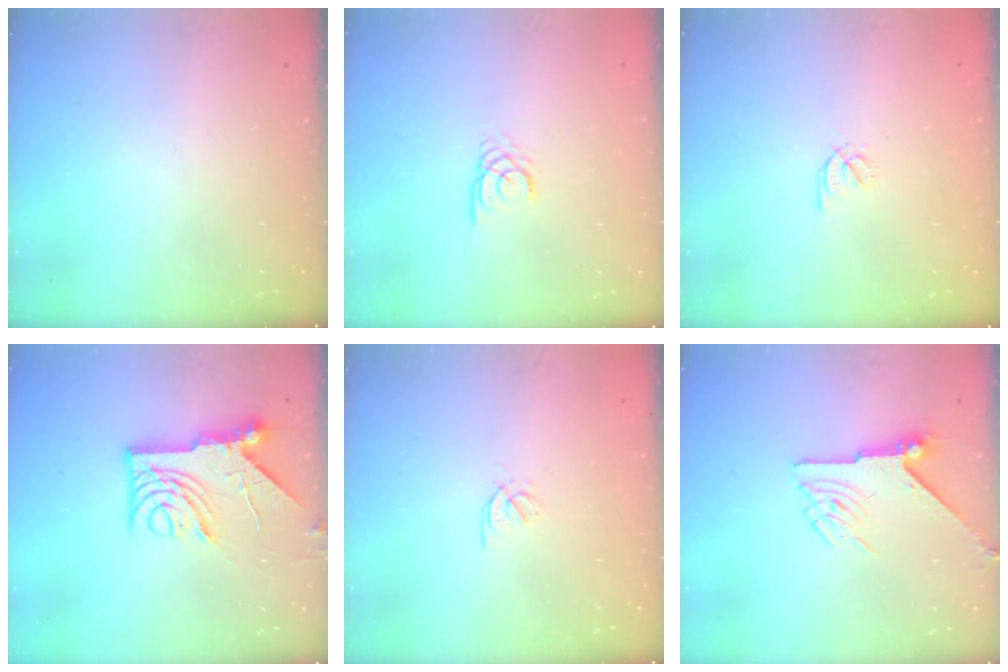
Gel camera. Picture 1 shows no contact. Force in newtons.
{"total": 2.1, "press": 2.1, "slide": 0.0}
{"total": 2.1, "press": 1.9, "slide": 0.8}
{"total": 12.8, "press": 12.8, "slide": 0.8}
{"total": 1.7, "press": 1.6, "slide": 0.6}
{"total": 6.7, "press": 6.7, "slide": 0.1}